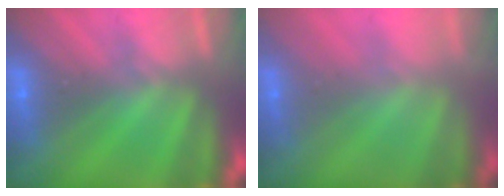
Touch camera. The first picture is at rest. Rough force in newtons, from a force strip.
{"total": 1.7}